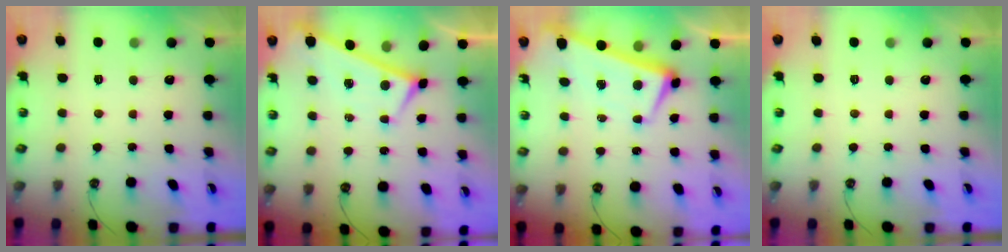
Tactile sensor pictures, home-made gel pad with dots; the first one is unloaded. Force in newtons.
{"total": 0.0}
{"total": 2.5, "press": 2.4, "slide": 0.4}
{"total": 0.0}